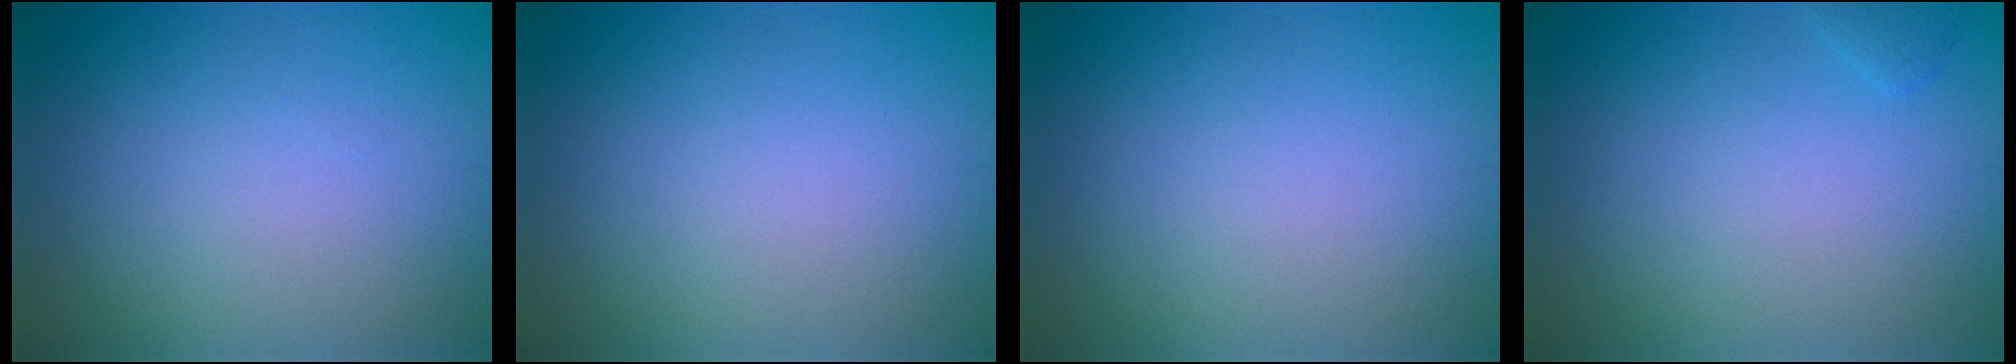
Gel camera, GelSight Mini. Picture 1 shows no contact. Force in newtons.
{"total": 0.0}
{"total": 0.0}
{"total": 0.6, "press": 0.6, "slide": 0.1}